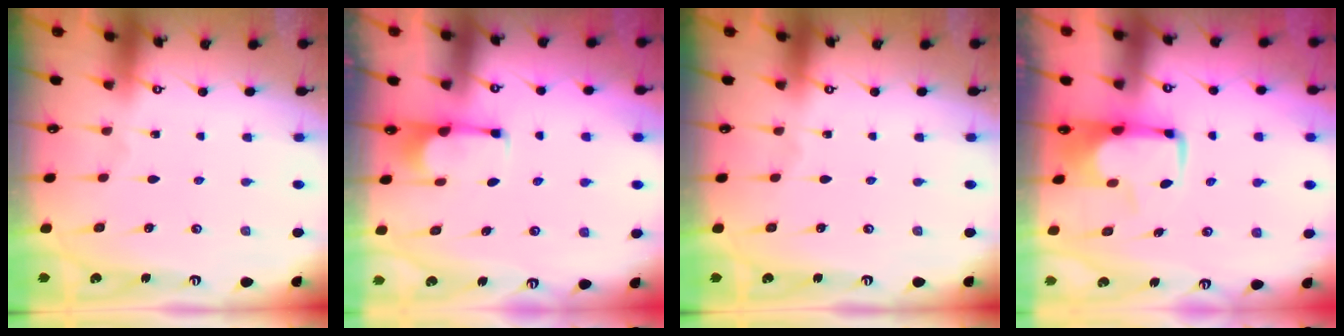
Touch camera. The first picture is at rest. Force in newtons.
{"total": 0.0}
{"total": 0.0}
{"total": 1.0, "press": 0.8, "slide": 0.6}